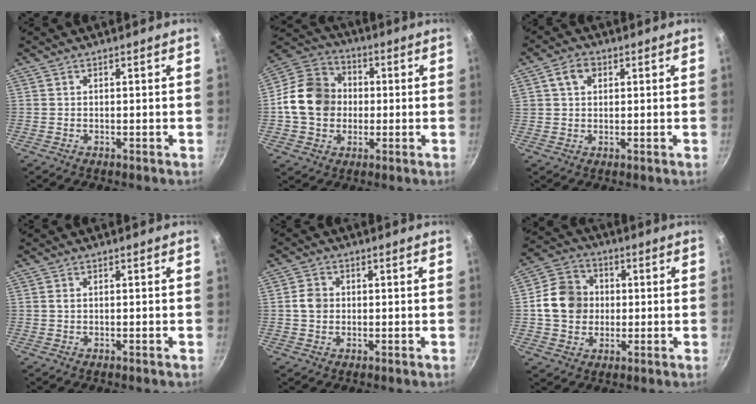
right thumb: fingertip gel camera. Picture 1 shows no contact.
{"total": 14.3, "force": [-0.3, 12.1, 7.7], "torque": [-0.109, 0.026, -0.020]}
{"total": 4.8, "force": [1.7, 3.4, 2.9], "torque": [-0.038, 0.005, 0.027]}
{"total": 0.7, "force": [-0.2, 0.1, 0.6], "torque": [-0.019, 0.003, -0.005]}
{"total": 3.5, "force": [0.0, 3.0, 1.9], "torque": [-0.023, 0.009, -0.006]}
{"total": 11.3, "force": [0.3, 9.8, 5.5], "torque": [-0.070, 0.016, -0.006]}